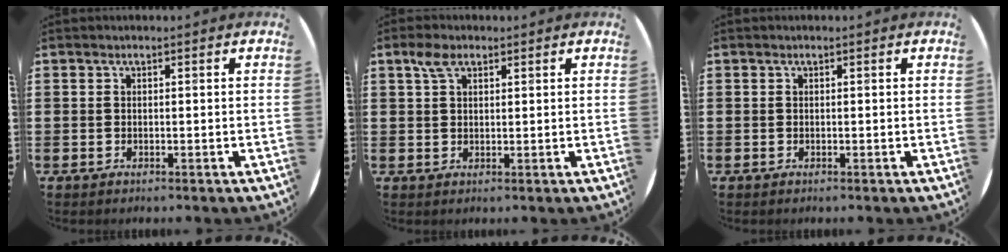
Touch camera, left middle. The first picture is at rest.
{"total": 2.9, "force": [1.9, 1.5, 1.7], "torque": [-0.039, 0.008, 0.034]}
{"total": 0.0}